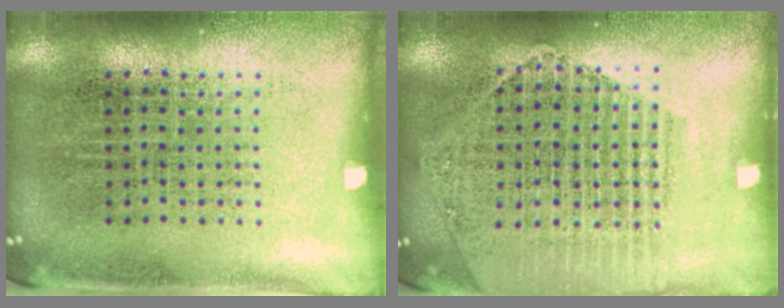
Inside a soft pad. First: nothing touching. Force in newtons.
{"total": 1.7, "press": 1.6, "slide": 0.4}